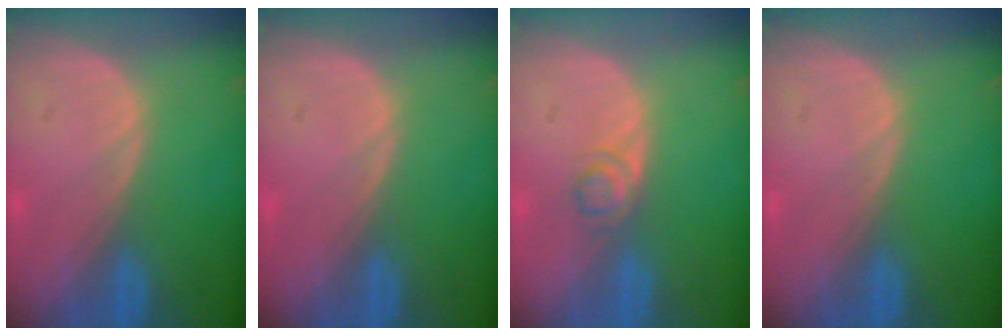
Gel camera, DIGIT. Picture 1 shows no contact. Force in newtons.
{"total": 0.0}
{"total": 2.2, "press": 2.2, "slide": 0.2}
{"total": 0.0}